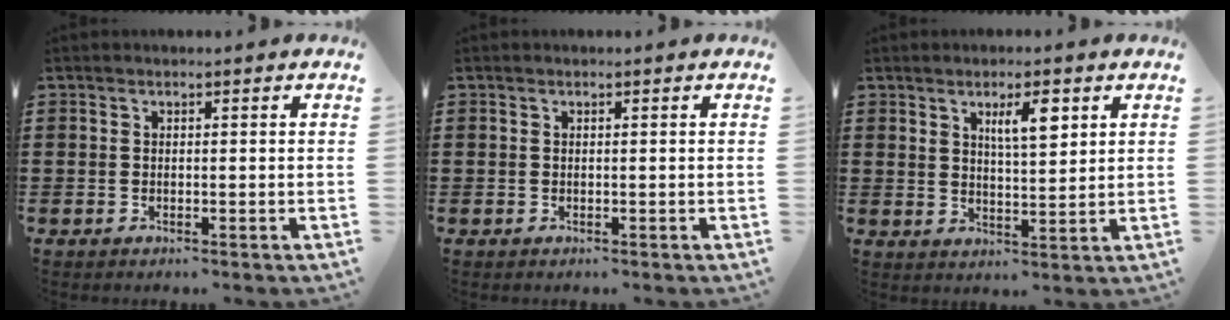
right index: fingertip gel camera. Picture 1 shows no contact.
{"total": 0.0}
{"total": 4.9, "force": [2.5, 1.5, 4.0], "torque": [-0.068, 0.002, 0.038]}